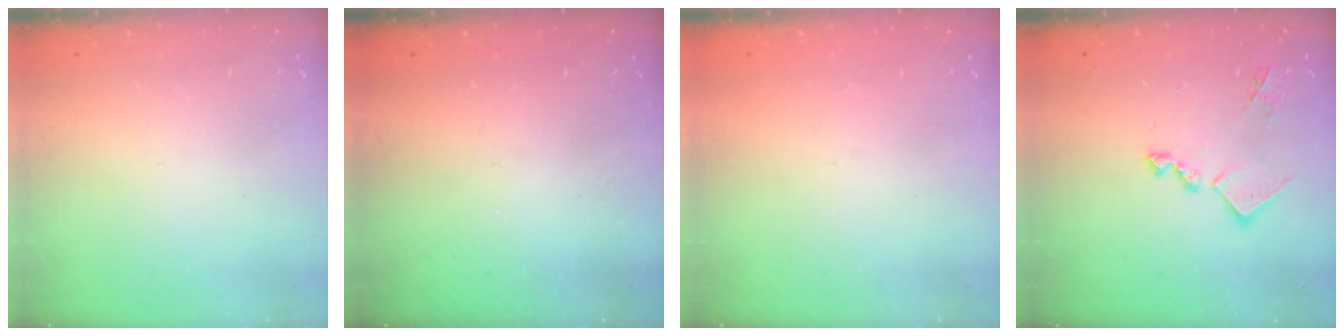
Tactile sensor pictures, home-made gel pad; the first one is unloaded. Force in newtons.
{"total": 4.7, "press": 4.7, "slide": 0.5}
{"total": 1.3, "press": 1.0, "slide": 0.7}
{"total": 11.9, "press": 11.9, "slide": 0.4}